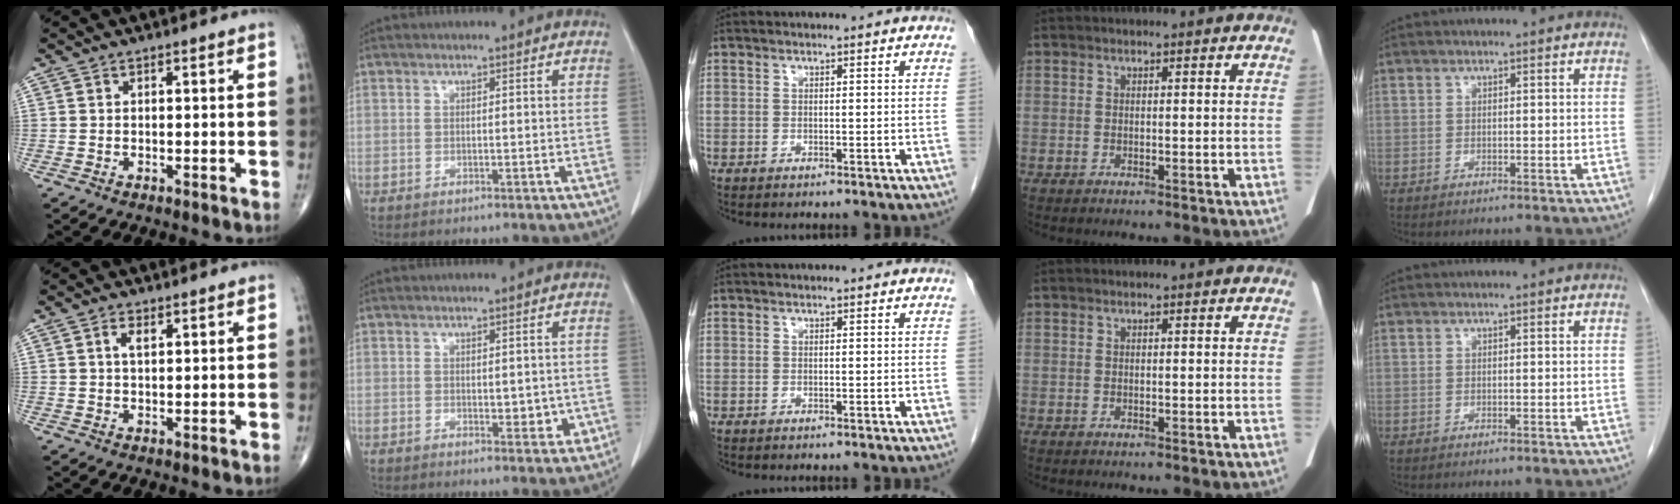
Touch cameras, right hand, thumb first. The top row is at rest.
{"thumb": {"total": 2.3, "force": [0.9, 1.1, 1.8], "torque": [-0.034, 0.000, 0.017]}, "index": {"total": 3.4, "force": [-0.4, 1.8, 2.9], "torque": [-0.030, -0.005, 0.002]}}